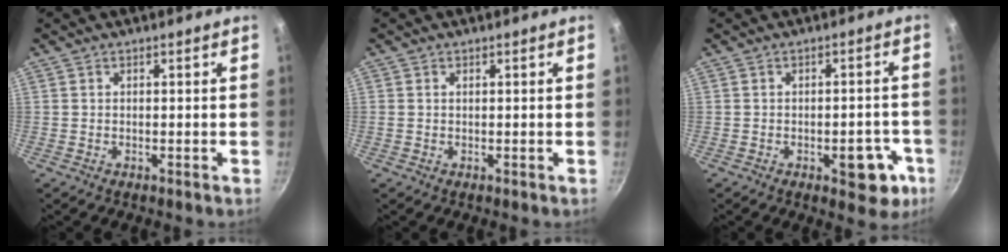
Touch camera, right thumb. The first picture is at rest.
{"total": 0.6, "force": [0.2, 0.4, 0.4], "torque": [-0.006, 0.002, 0.003]}
{"total": 8.2, "force": [-3.2, 4.2, 6.3], "torque": [-0.044, 0.021, -0.034]}